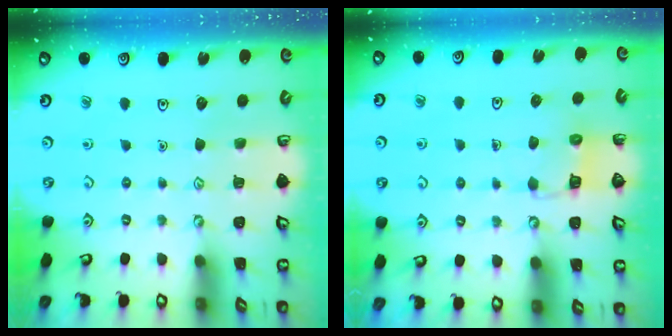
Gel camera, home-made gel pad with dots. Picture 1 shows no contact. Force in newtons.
{"total": 6.2, "press": 6.2, "slide": 0.3}